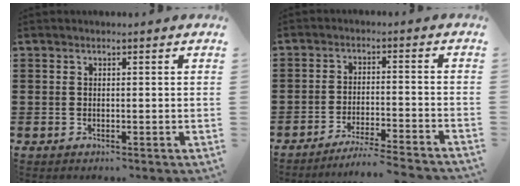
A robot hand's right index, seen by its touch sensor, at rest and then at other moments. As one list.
[{"total": 4.2, "force": [-4.0, -0.6, 1.1], "torque": [-0.020, -0.006, -0.081]}]